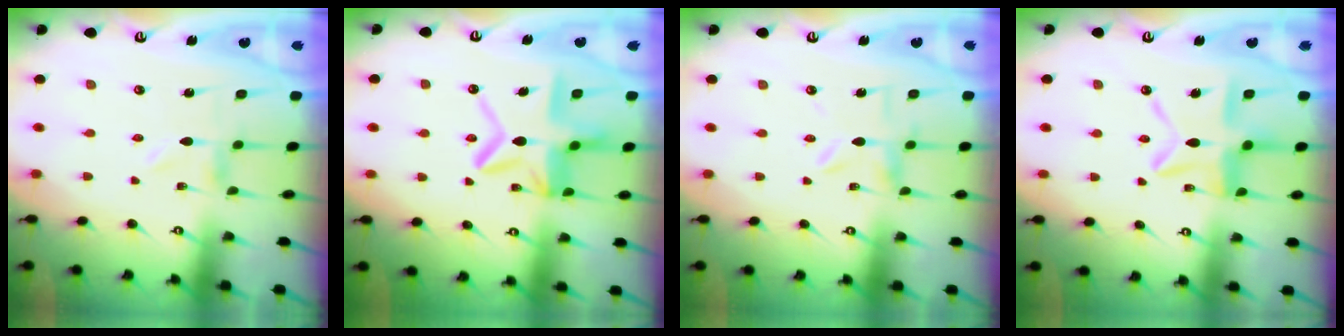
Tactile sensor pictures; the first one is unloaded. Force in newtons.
{"total": 13.0, "press": 13.0, "slide": 1.1}
{"total": 2.0, "press": 2.0, "slide": 0.3}
{"total": 12.1, "press": 12.0, "slide": 1.2}